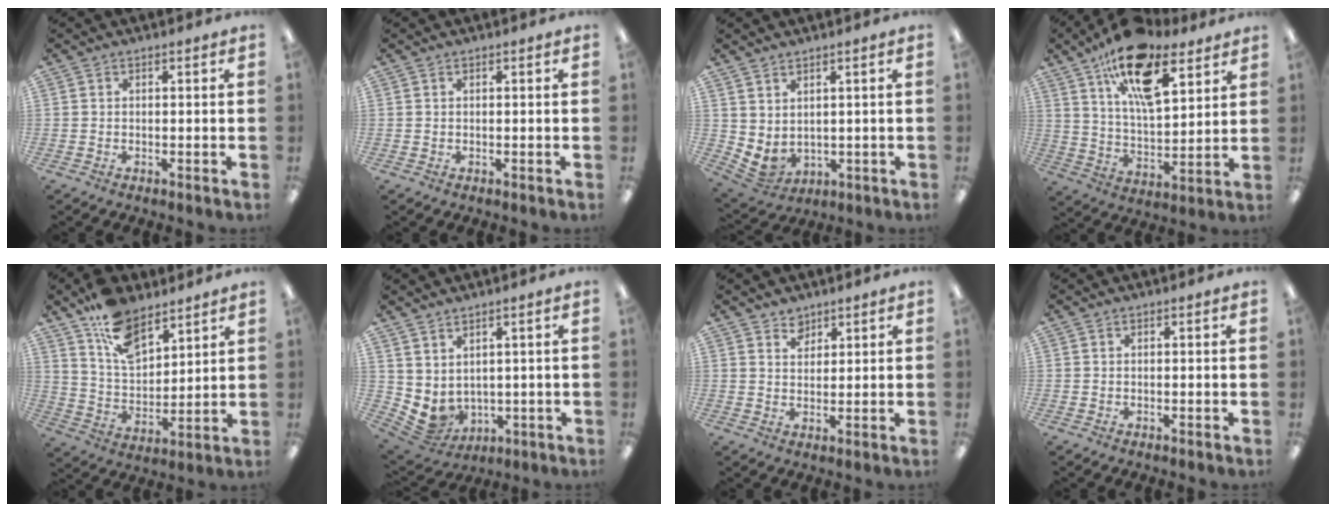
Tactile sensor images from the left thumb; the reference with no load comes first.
{"total": 0.0}
{"total": 3.7, "force": [2.1, 2.3, 2.0], "torque": [-0.056, -0.019, 0.042]}
{"total": 19.3, "force": [11.8, 8.3, 12.9], "torque": [-0.211, -0.052, 0.199]}
{"total": 13.2, "force": [9.1, 6.6, 6.9], "torque": [-0.127, -0.043, 0.170]}
{"total": 4.1, "force": [2.6, 3.0, 1.3], "torque": [-0.045, -0.027, 0.056]}
{"total": 3.4, "force": [2.9, 1.8, 0.3], "torque": [0.003, -0.017, 0.054]}
{"total": 0.0}